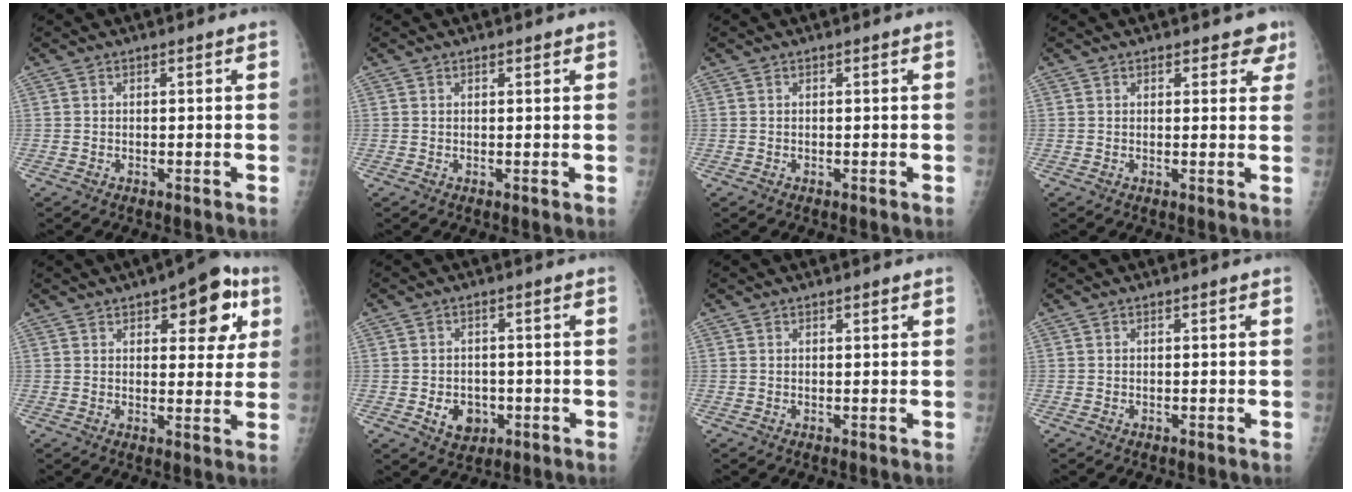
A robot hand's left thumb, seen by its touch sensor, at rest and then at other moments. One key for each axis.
{"total": 1.0, "fx": 0.8, "fy": 0.4, "fz": 0.5, "tx": -0.007, "ty": -0.003, "tz": 0.009}
{"total": 0.0}
{"total": 4.0, "fx": 3.1, "fy": 2.1, "fz": 1.3, "tx": 0.021, "ty": -0.013, "tz": 0.029}
{"total": 12.5, "fx": 5.6, "fy": 5.6, "fz": 9.7, "tx": -0.078, "ty": -0.010, "tz": 0.066}
{"total": 5.4, "fx": -1.4, "fy": 4.3, "fz": 2.9, "tx": -0.024, "ty": 0.004, "tz": -0.011}
{"total": 0.9, "fx": 0.7, "fy": 0.3, "fz": 0.5, "tx": -0.007, "ty": -0.003, "tz": 0.010}
{"total": 0.0}